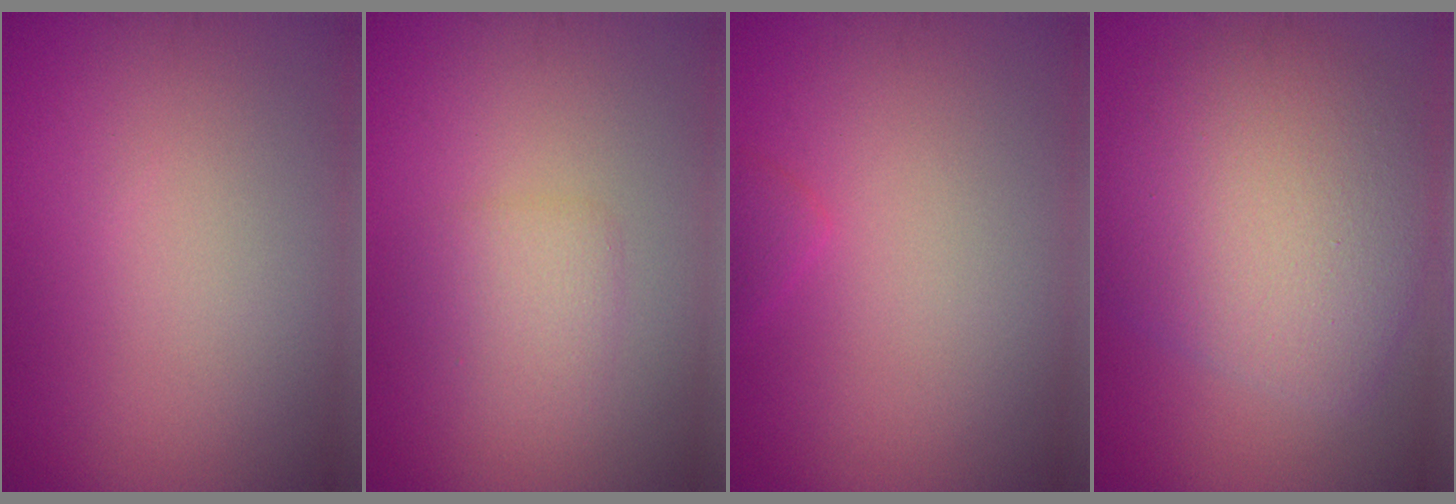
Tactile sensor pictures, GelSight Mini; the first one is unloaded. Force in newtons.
{"total": 1.9, "press": 1.9, "slide": 0.1}
{"total": 1.0, "press": 1.0, "slide": 0.2}
{"total": 8.9, "press": 8.9, "slide": 0.8}